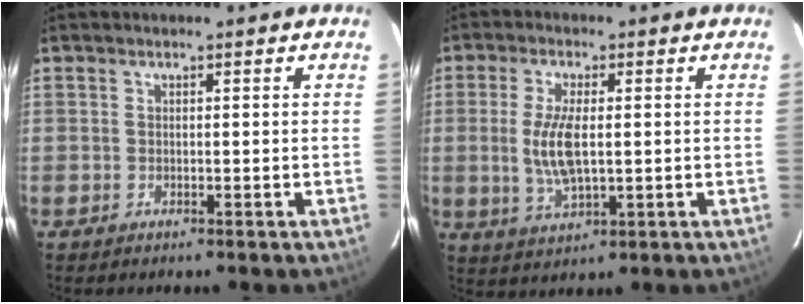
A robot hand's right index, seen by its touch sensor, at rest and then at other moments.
{"total": 8.0, "force": [0.0, 3.1, 7.4], "torque": [-0.151, -0.006, 0.005]}